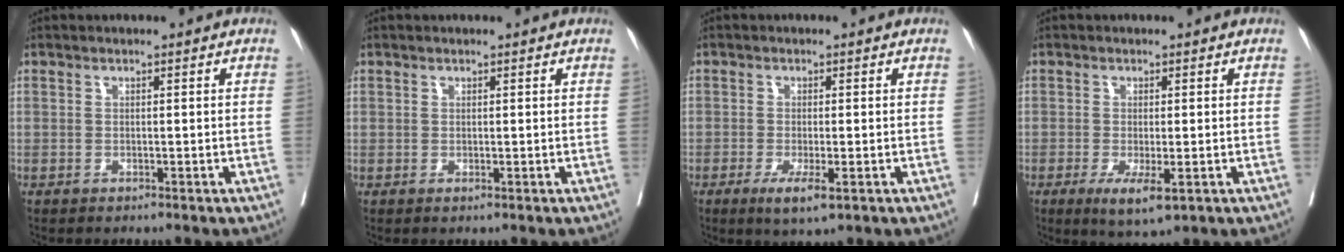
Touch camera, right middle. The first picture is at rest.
{"total": 0.7, "force": [0.3, 0.6, 0.0], "torque": [0.006, 0.001, 0.003]}
{"total": 4.0, "force": [-1.9, 0.8, 3.5], "torque": [-0.056, -0.009, -0.027]}
{"total": 4.9, "force": [-2.0, 1.2, 4.3], "torque": [-0.071, -0.012, -0.026]}